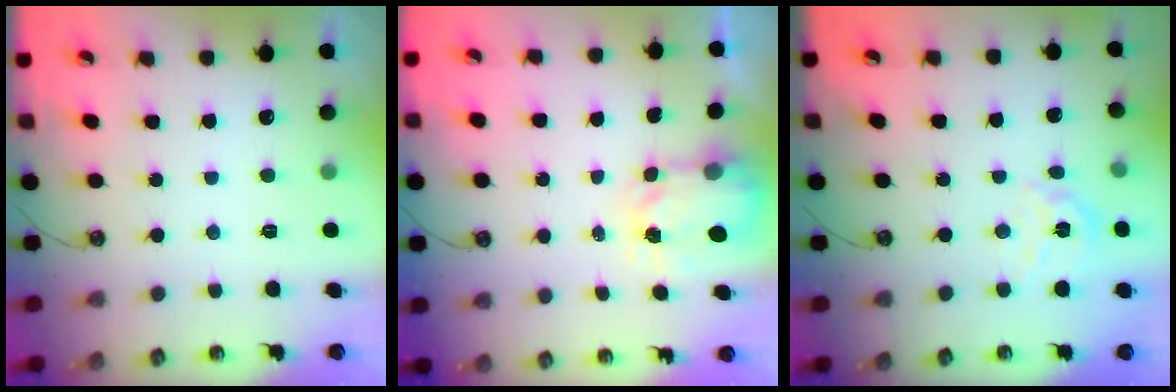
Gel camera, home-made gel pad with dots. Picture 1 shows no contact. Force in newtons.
{"total": 4.0, "press": 4.0, "slide": 0.5}
{"total": 7.8, "press": 7.7, "slide": 0.7}